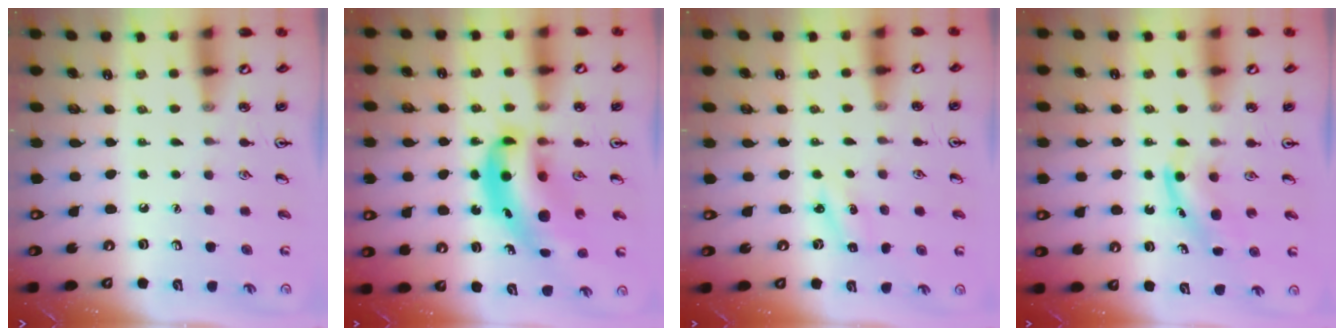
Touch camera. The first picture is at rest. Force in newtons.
{"total": 12.8, "press": 12.3, "slide": 3.8}
{"total": 2.2, "press": 2.1, "slide": 0.8}
{"total": 4.1, "press": 3.9, "slide": 1.2}